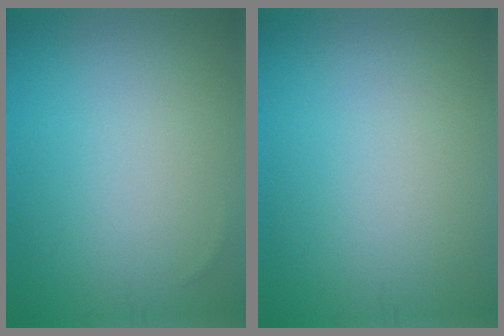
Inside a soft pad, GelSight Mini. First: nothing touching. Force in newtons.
{"total": 0.0}